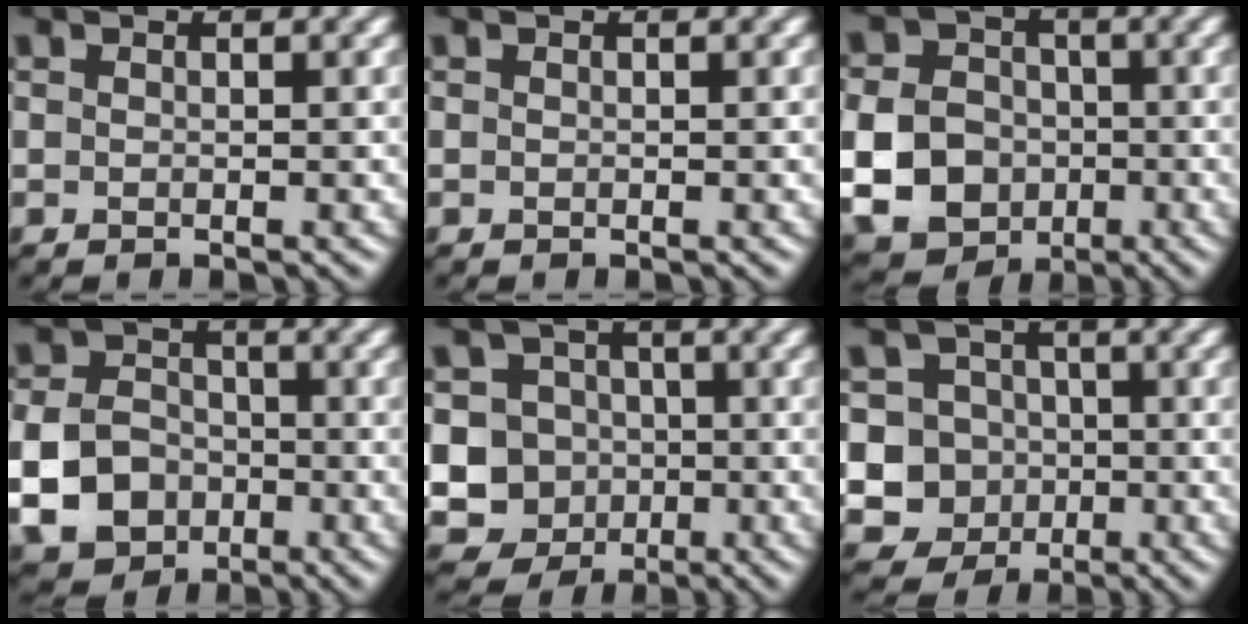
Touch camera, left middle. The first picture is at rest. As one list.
[{"total": 0.0}, {"total": 9.8, "force": [-2.2, 8.4, 4.5], "torque": [-0.095, -0.020, -0.066]}, {"total": 7.1, "force": [-2.3, 5.8, 3.5], "torque": [-0.075, -0.010, -0.057]}, {"total": 8.9, "force": [-1.7, 8.3, 2.8], "torque": [-0.052, 0.020, -0.066]}, {"total": 6.6, "force": [-1.0, 6.2, 2.1], "torque": [-0.026, 0.008, -0.053]}]